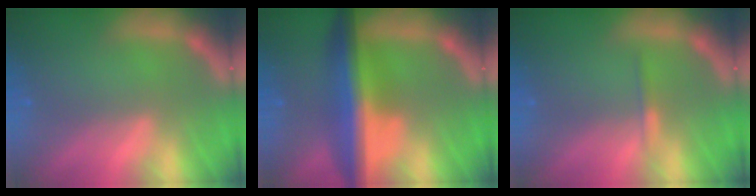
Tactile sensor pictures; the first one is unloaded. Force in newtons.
{"total": 9.0}
{"total": 0.9}